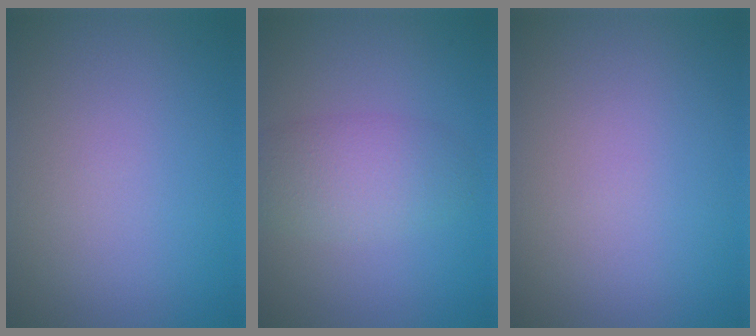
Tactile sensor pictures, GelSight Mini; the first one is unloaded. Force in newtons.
{"total": 3.7, "press": 3.7, "slide": 0.0}
{"total": 0.0}